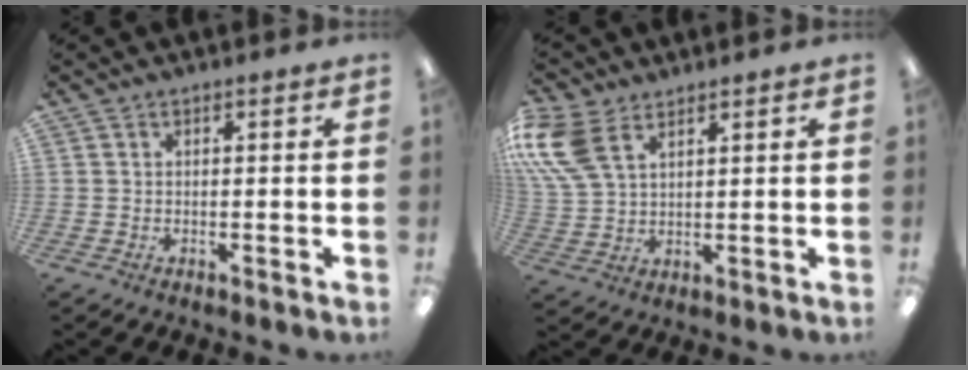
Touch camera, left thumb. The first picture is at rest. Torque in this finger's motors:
{"motor_torque": [0.17, 0.99, 1.45, -1.32, 0.69]}